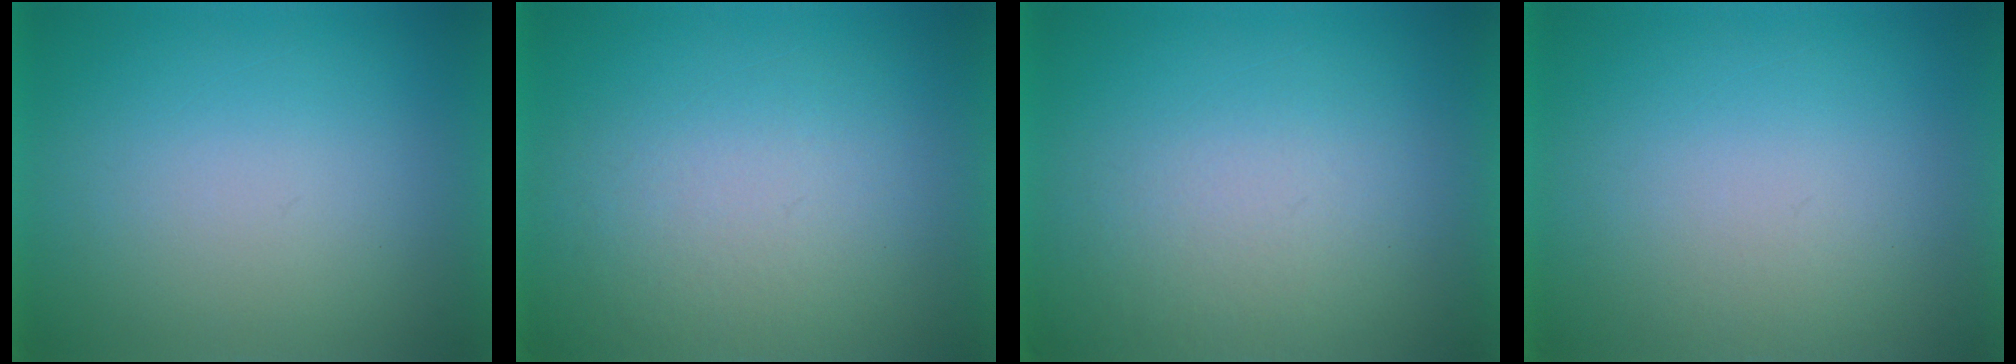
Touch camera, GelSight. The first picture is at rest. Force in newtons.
{"total": 4.7}
{"total": 3.7}
{"total": 1.2}